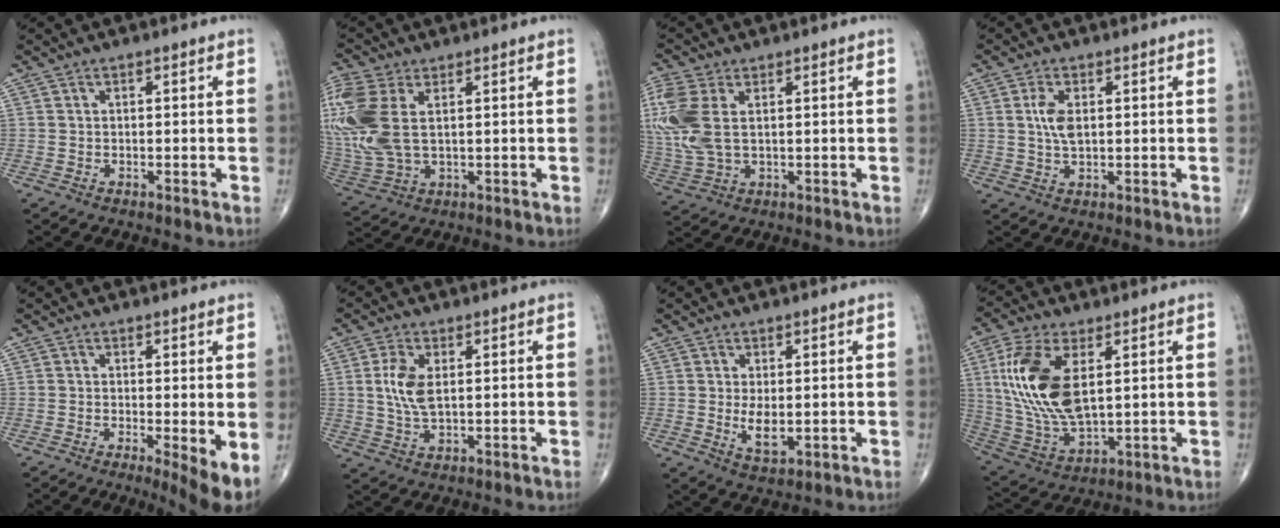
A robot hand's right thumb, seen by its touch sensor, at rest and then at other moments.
{"total": 16.7, "force": [3.6, 9.3, 13.4], "torque": [-0.353, -0.002, 0.077]}
{"total": 12.6, "force": [2.7, 7.2, 10.0], "torque": [-0.269, 0.006, 0.063]}
{"total": 4.6, "force": [0.9, 2.2, 3.9], "torque": [-0.084, -0.003, 0.017]}
{"total": 5.4, "force": [-0.9, 1.1, 5.2], "torque": [-0.086, -0.017, -0.018]}
{"total": 6.4, "force": [1.1, 3.2, 5.4], "torque": [-0.121, -0.004, 0.023]}
{"total": 4.7, "force": [-0.1, 2.3, 4.1], "torque": [-0.069, -0.013, 0.005]}
{"total": 17.6, "force": [4.0, 8.7, 14.8], "torque": [-0.311, -0.015, 0.086]}